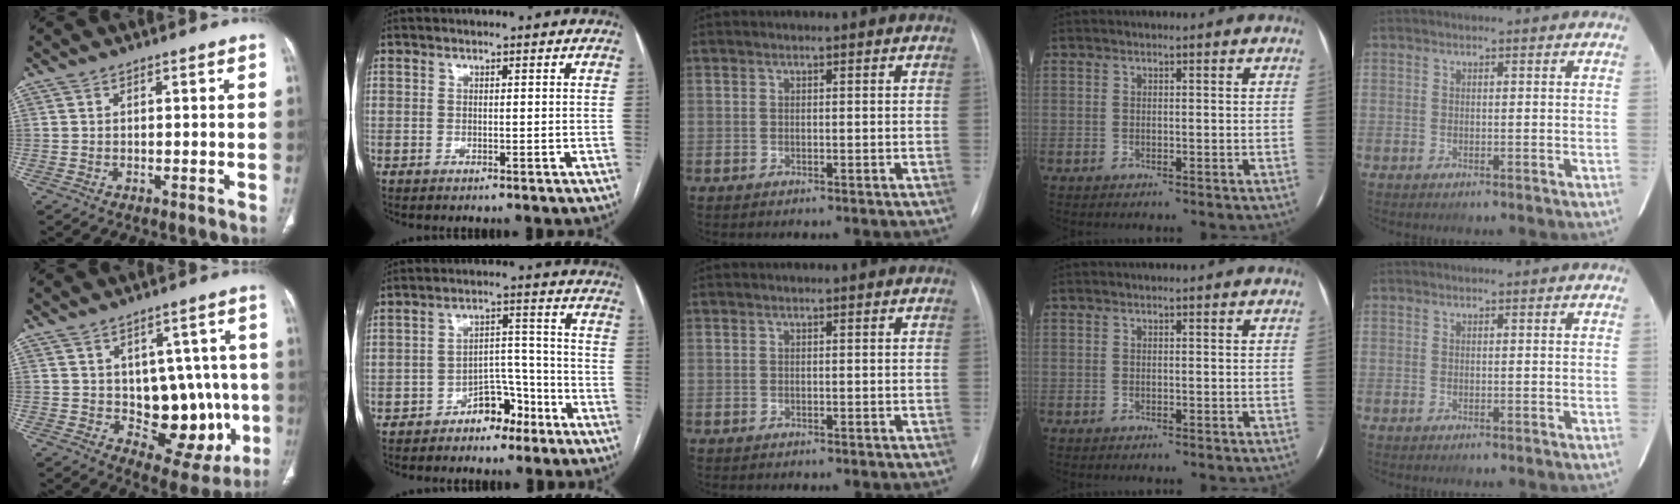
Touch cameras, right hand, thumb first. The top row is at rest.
{"thumb": {"total": 15.6, "force": [-1.7, 9.8, 12.0], "torque": [-0.097, 0.008, 0.005]}, "index": {"total": 6.1, "force": [-4.1, 3.5, 3.0], "torque": [-0.038, 0.027, -0.065]}}